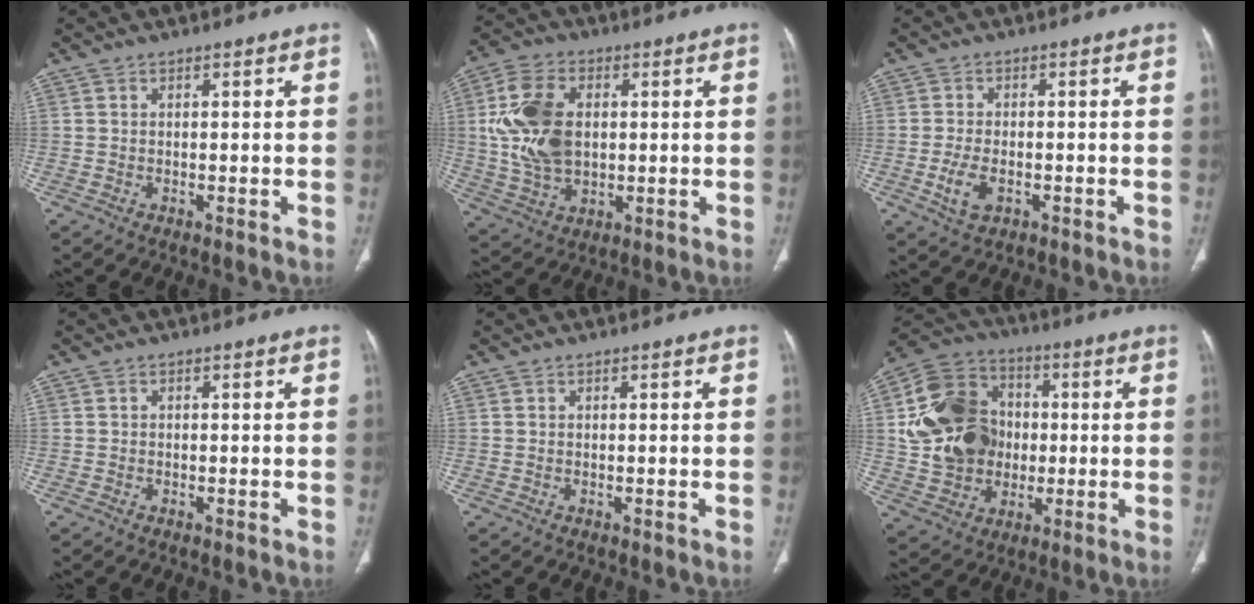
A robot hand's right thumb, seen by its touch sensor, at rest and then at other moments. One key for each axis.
{"total": 14.6, "fx": 1.7, "fy": 9.6, "fz": 10.9, "tx": -0.209, "ty": 0.003, "tz": 0.036}
{"total": 4.8, "fx": -1.6, "fy": 2.7, "fz": 3.7, "tx": -0.079, "ty": 0.003, "tz": -0.024}
{"total": 0.0}
{"total": 0.0}
{"total": 19.7, "fx": 1.0, "fy": 16.1, "fz": 11.4, "tx": -0.188, "ty": 0.020, "tz": 0.024}